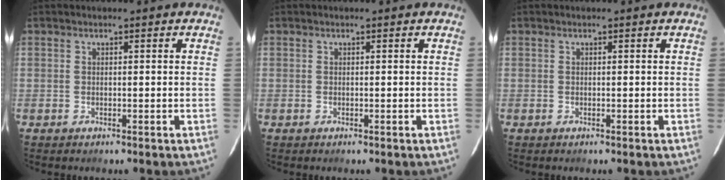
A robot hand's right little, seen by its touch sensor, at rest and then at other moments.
{"total": 0.0}
{"total": 0.0}